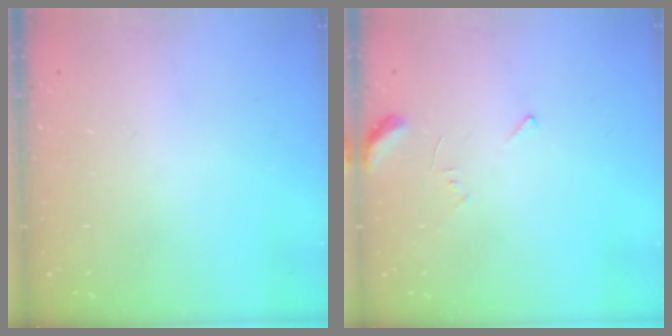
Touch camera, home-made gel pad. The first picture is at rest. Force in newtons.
{"total": 5.5, "press": 5.5, "slide": 0.3}